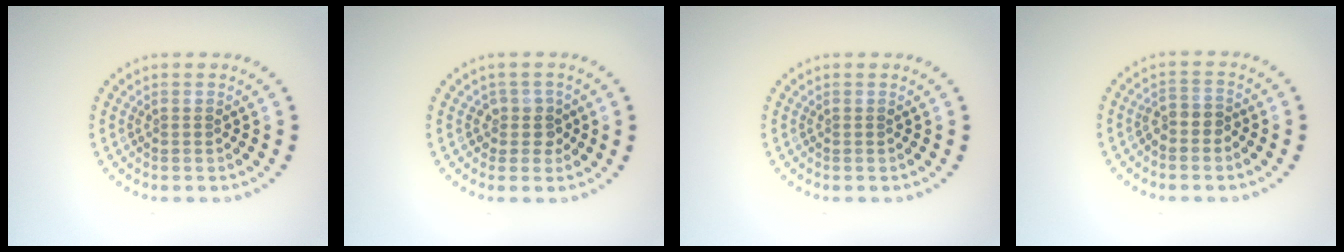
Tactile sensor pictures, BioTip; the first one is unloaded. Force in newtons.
{"total": 1.7, "press": 1.5, "slide": 1.0}
{"total": 0.0}
{"total": 1.8, "press": 1.6, "slide": 0.9}